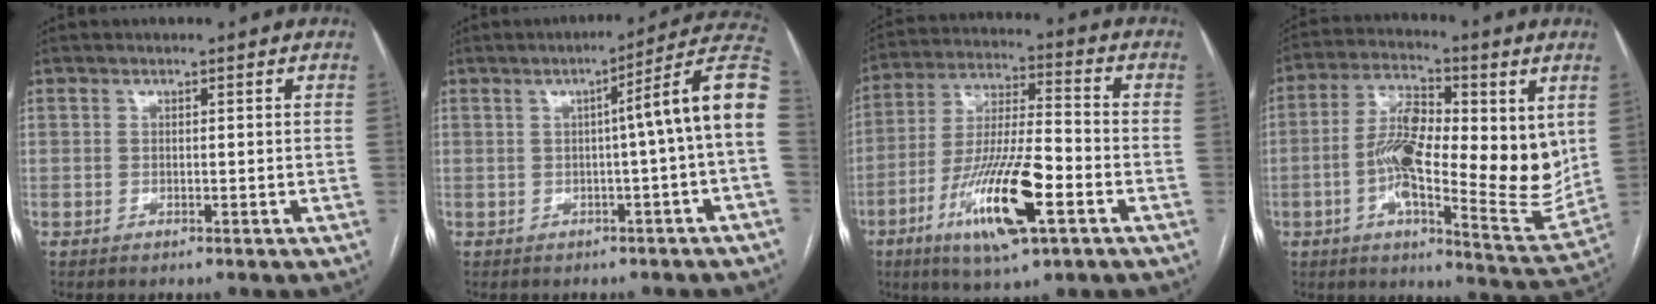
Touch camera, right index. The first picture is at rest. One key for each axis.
{"total": 10.0, "fx": 0.1, "fy": -1.4, "fz": 9.9, "tx": -0.117, "ty": 0.025, "tz": -0.006}
{"total": 16.3, "fx": -6.7, "fy": 2.9, "fz": 14.5, "tx": -0.281, "ty": -0.017, "tz": -0.115}
{"total": 18.6, "fx": 1.3, "fy": 6.0, "fz": 17.6, "tx": -0.281, "ty": 0.002, "tz": 0.016}